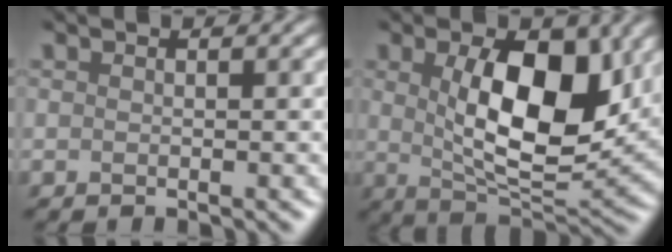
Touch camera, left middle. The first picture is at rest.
{"total": 8.1, "force": [1.5, 3.0, 7.4], "torque": [-0.142, -0.001, 0.049]}